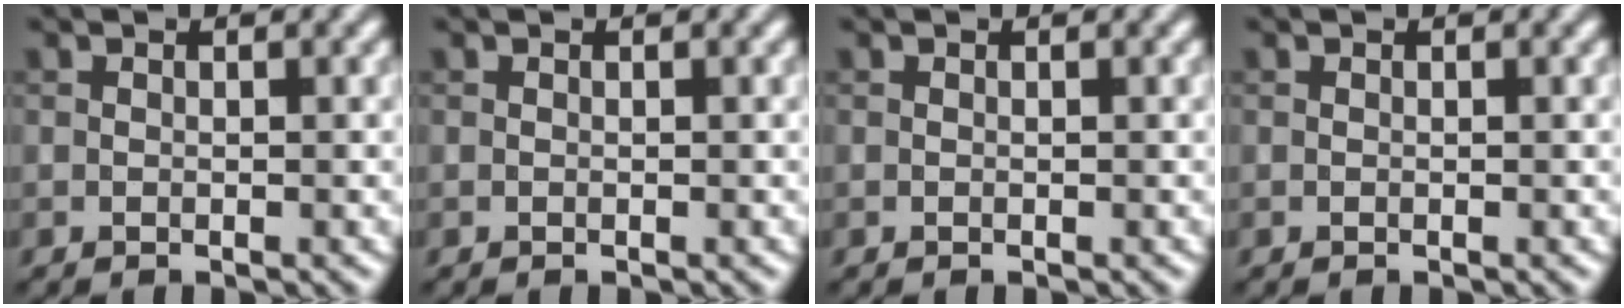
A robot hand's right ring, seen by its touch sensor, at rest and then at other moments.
{"total": 0.0}
{"total": 0.0}
{"total": 0.0}